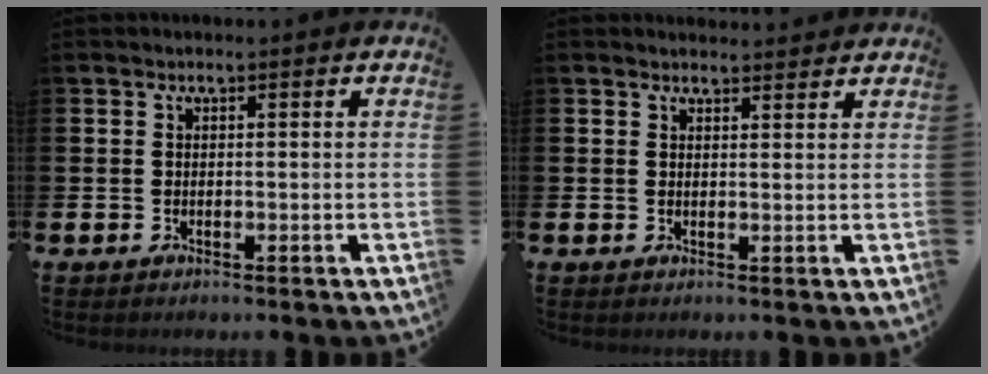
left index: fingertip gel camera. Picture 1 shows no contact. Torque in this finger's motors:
{"motor_torque": [0.78, -1.35, 0.02, 0.00]}